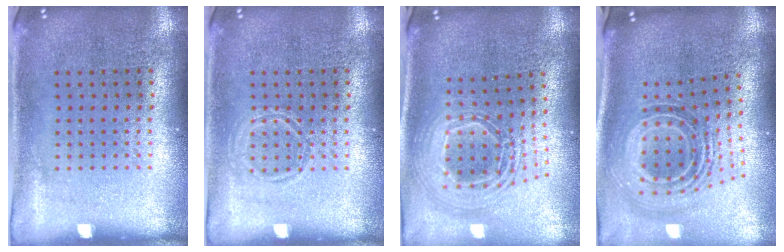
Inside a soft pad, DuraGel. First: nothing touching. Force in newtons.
{"total": 1.0, "press": 1.0, "slide": 0.1}
{"total": 2.4, "press": 1.8, "slide": 1.6}
{"total": 1.9, "press": 1.4, "slide": 1.2}